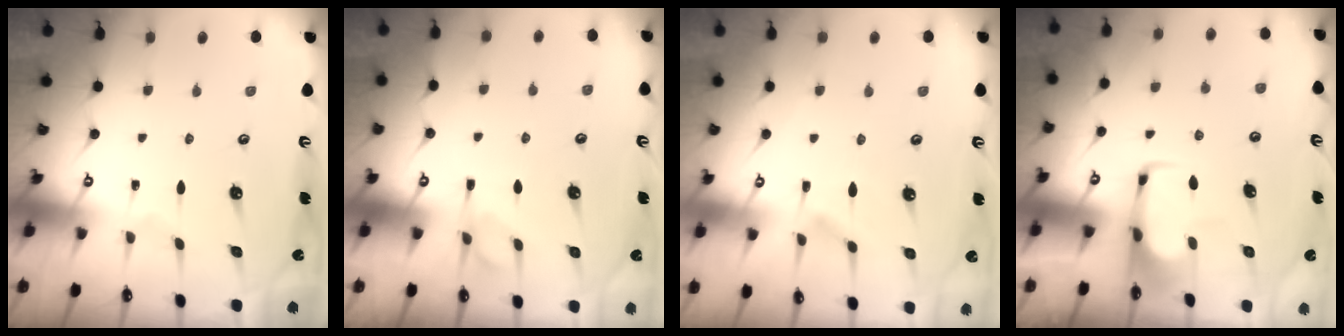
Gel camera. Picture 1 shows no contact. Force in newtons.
{"total": 1.3, "press": 0.7, "slide": 1.2}
{"total": 2.1, "press": 1.8, "slide": 1.2}
{"total": 2.0, "press": 2.0, "slide": 0.4}